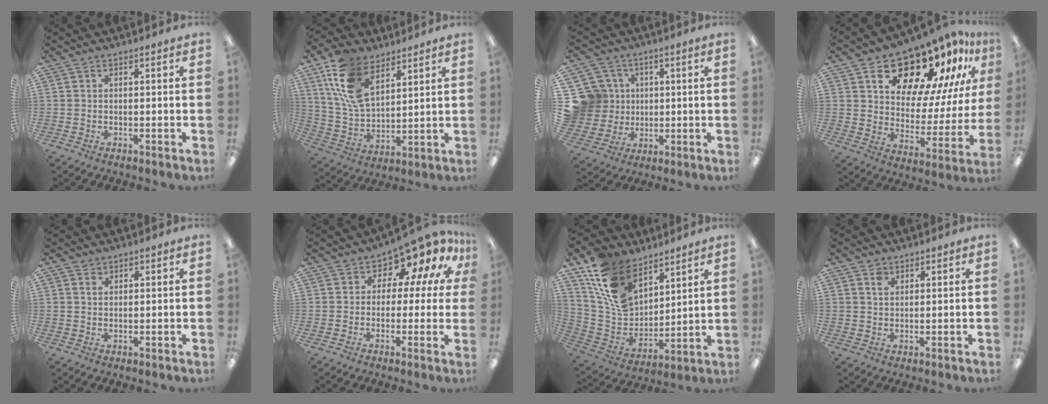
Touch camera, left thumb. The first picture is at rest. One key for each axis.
{"total": 15.0, "fx": 8.3, "fy": 8.5, "fz": 9.1, "tx": -0.207, "ty": -0.016, "tz": 0.159}
{"total": 12.8, "fx": 2.1, "fy": 12.2, "fz": 3.0, "tx": -0.099, "ty": 0.002, "tz": 0.050}
{"total": 18.7, "fx": 14.3, "fy": 8.7, "fz": 8.2, "tx": -0.123, "ty": -0.108, "tz": 0.244}
{"total": 1.3, "fx": 0.9, "fy": 0.8, "fz": 0.4, "tx": 0.000, "ty": -0.004, "tz": 0.017}
{"total": 9.3, "fx": 6.7, "fy": 4.7, "fz": 4.4, "tx": -0.078, "ty": -0.055, "tz": 0.119}
{"total": 16.4, "fx": 10.4, "fy": 10.1, "fz": 7.6, "tx": -0.162, "ty": -0.045, "tz": 0.206}
{"total": 2.2, "fx": 1.5, "fy": 1.4, "fz": 0.9, "tx": -0.013, "ty": -0.004, "tz": 0.027}